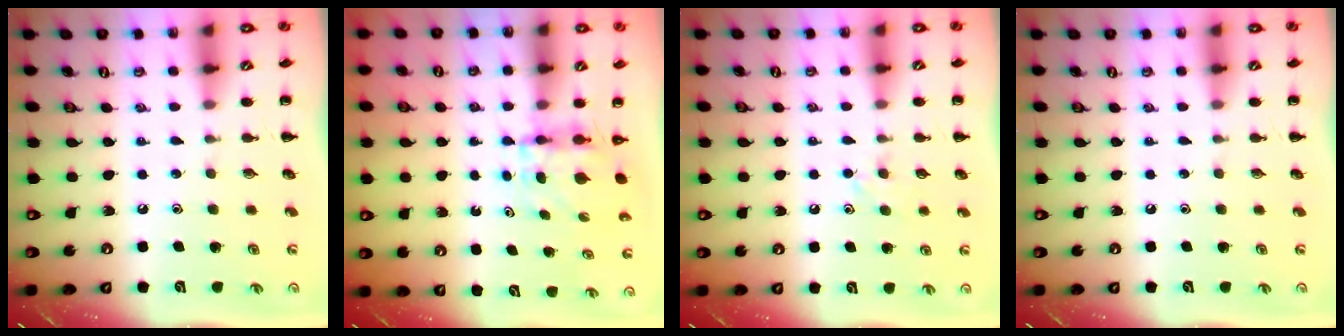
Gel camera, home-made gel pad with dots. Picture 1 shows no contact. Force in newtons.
{"total": 3.9, "press": 3.9, "slide": 0.3}
{"total": 5.6, "press": 5.3, "slide": 1.8}
{"total": 0.0}